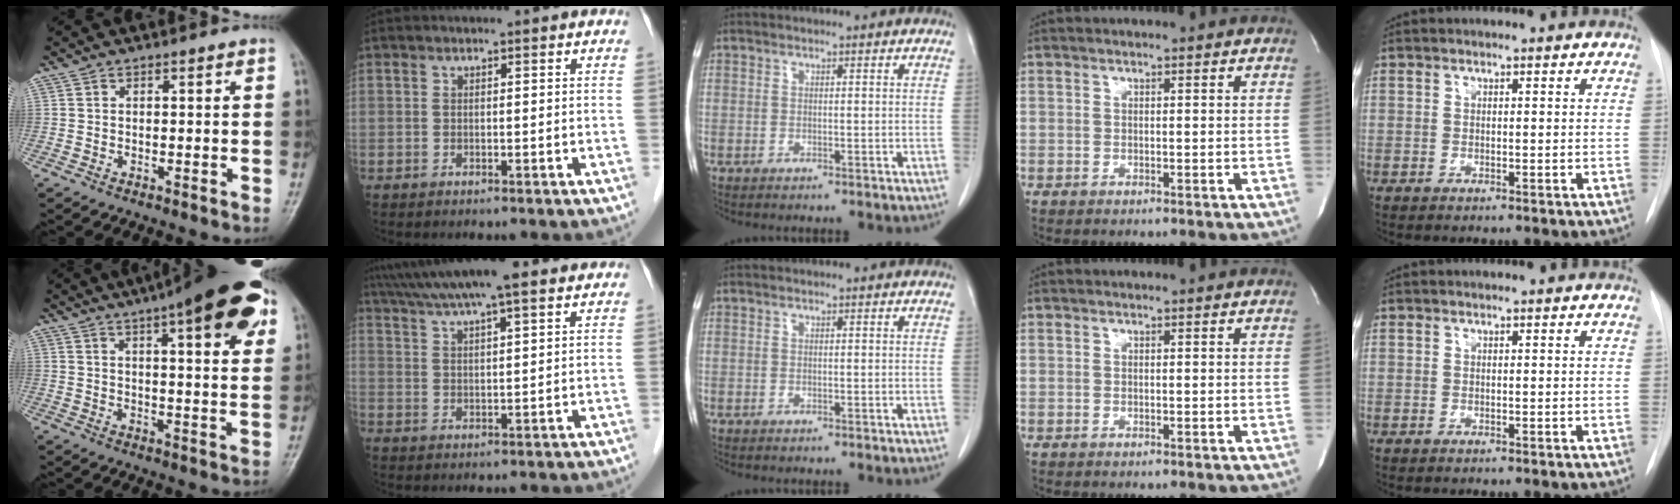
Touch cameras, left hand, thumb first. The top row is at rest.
{"thumb": {"total": 20.2, "force": [10.6, 5.4, 16.3], "torque": [-0.208, -0.010, 0.138]}, "index": {"total": 12.5, "force": [10.2, 1.3, 7.2], "torque": [-0.123, 0.038, 0.154]}}